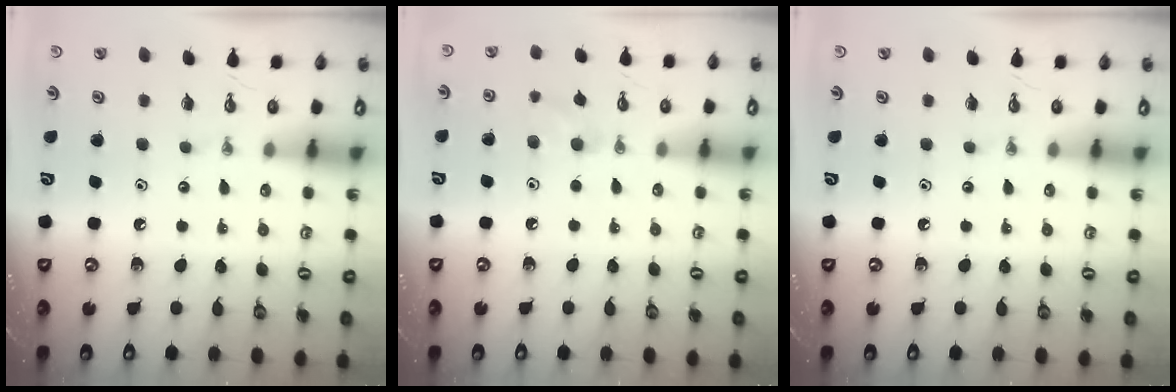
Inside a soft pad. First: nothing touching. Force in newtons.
{"total": 6.9, "press": 6.6, "slide": 2.3}
{"total": 0.0}